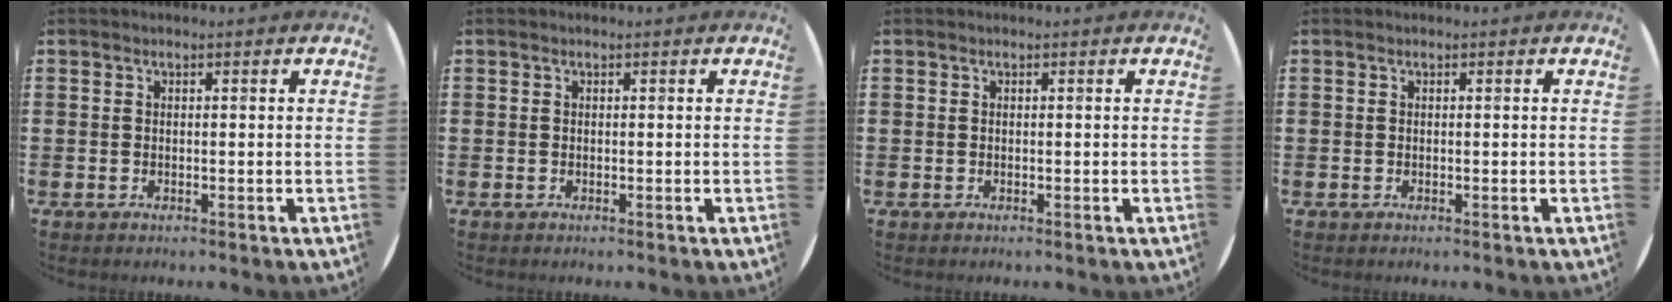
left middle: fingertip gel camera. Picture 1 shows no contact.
{"total": 0.0}
{"total": 0.0}
{"total": 0.0}